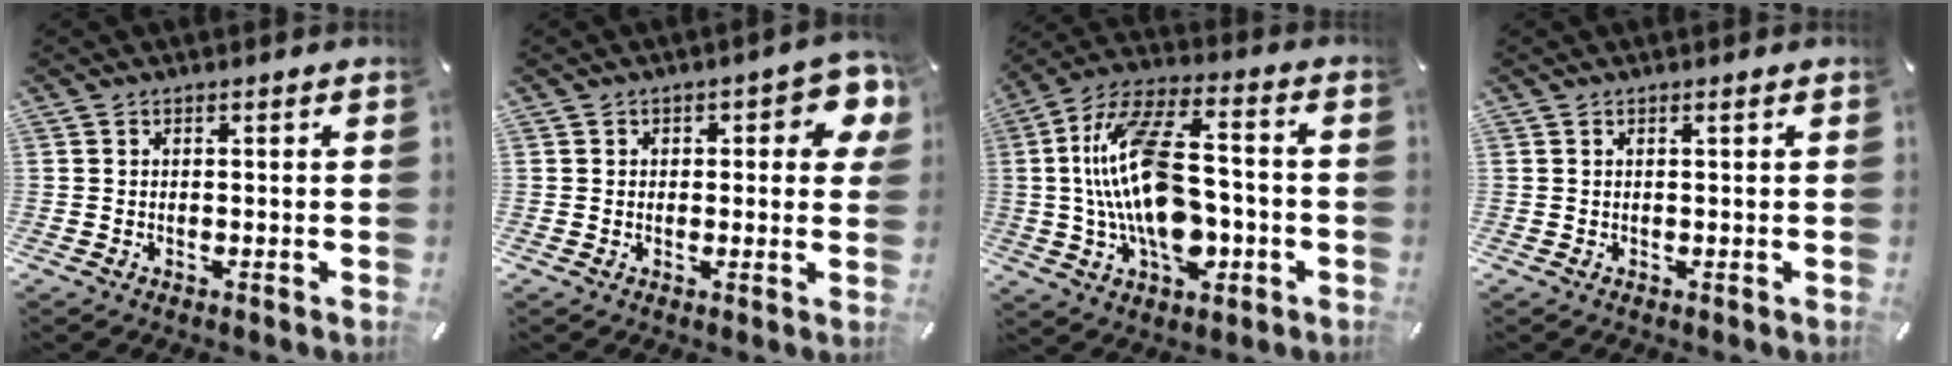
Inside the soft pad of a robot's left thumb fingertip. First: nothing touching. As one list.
[{"total": 5.7, "force": [1.9, 3.3, 4.3], "torque": [-0.046, 0.000, 0.025]}, {"total": 20.2, "force": [-2.1, 11.0, 16.9], "torque": [-0.345, 0.006, -0.039]}, {"total": 0.6, "force": [0.3, 0.0, 0.5], "torque": [-0.010, 0.001, 0.004]}]